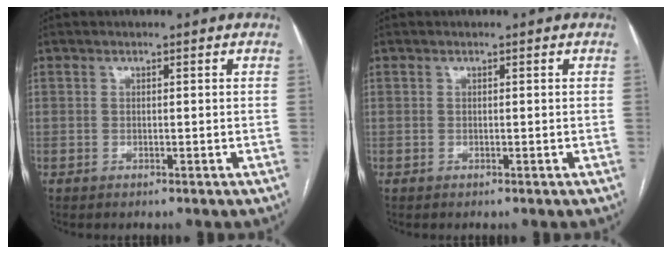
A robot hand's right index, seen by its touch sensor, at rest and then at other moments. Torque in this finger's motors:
{"motor_torque": [0.01, 0.01, 0.00, 0.00]}